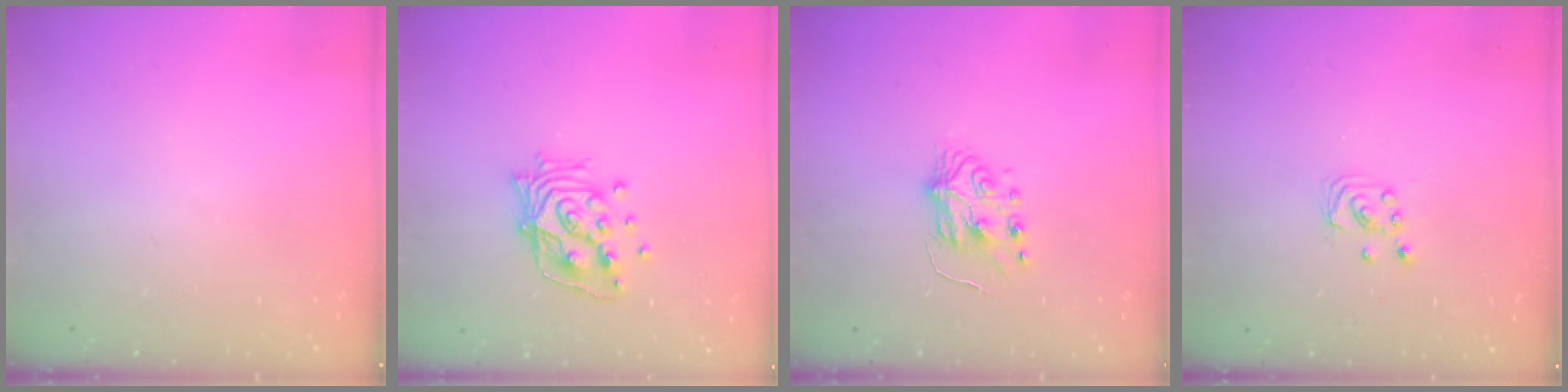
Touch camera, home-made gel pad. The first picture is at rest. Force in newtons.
{"total": 14.4, "press": 14.4, "slide": 1.1}
{"total": 5.2, "press": 5.1, "slide": 0.7}
{"total": 2.2, "press": 2.2, "slide": 0.2}